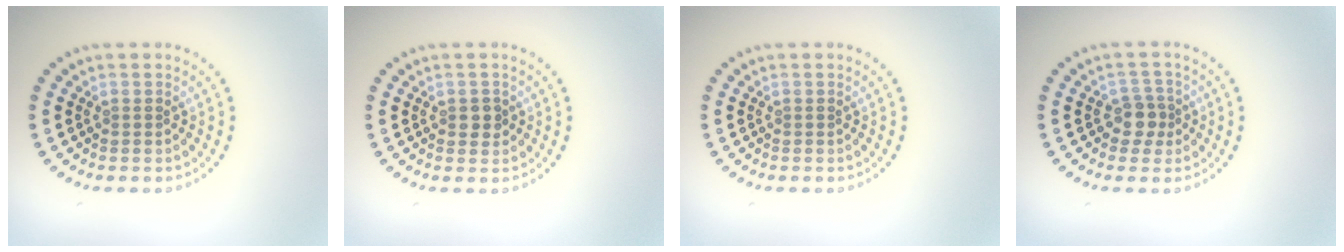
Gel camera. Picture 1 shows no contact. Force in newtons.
{"total": 1.4, "press": 1.4, "slide": 0.2}
{"total": 0.0}
{"total": 2.1, "press": 1.8, "slide": 1.0}